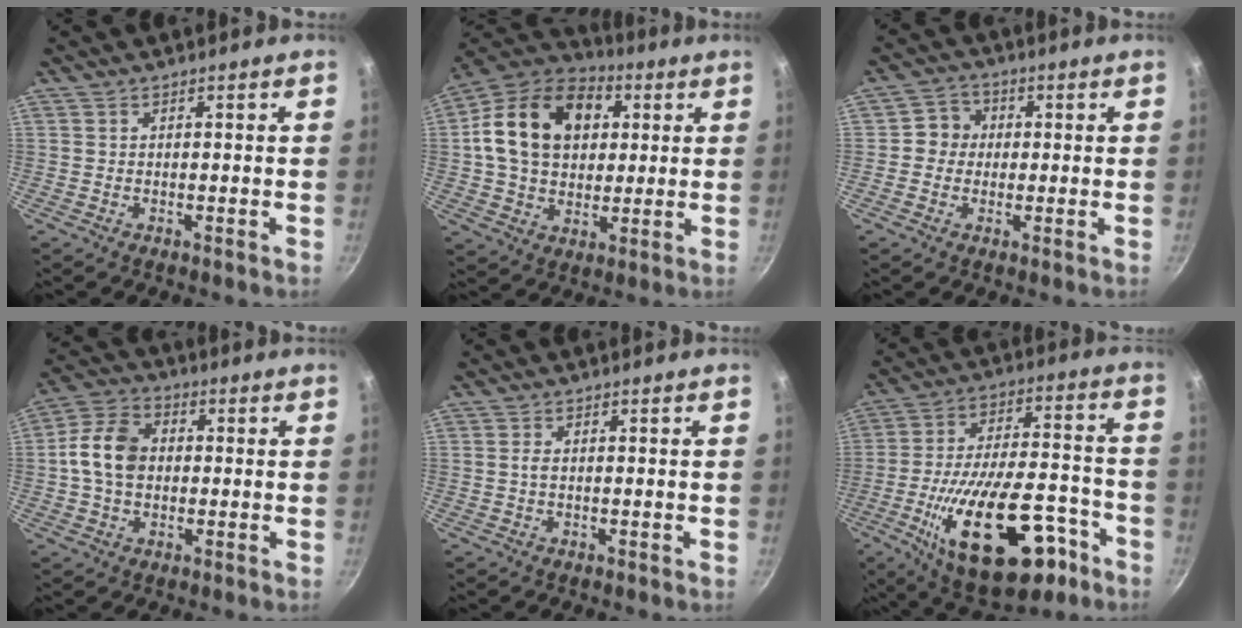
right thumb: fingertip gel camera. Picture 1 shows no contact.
{"total": 20.6, "force": [4.5, 15.1, 13.3], "torque": [-0.207, 0.017, 0.066]}
{"total": 4.9, "force": [0.1, 4.6, 1.5], "torque": [0.007, 0.010, -0.011]}
{"total": 10.6, "force": [0.2, 7.8, 7.2], "torque": [-0.116, 0.022, -0.010]}
{"total": 1.0, "force": [-0.1, 0.4, 0.9], "torque": [-0.021, 0.003, -0.004]}
{"total": 26.6, "force": [-11.5, 12.6, 20.5], "torque": [-0.306, 0.054, -0.162]}